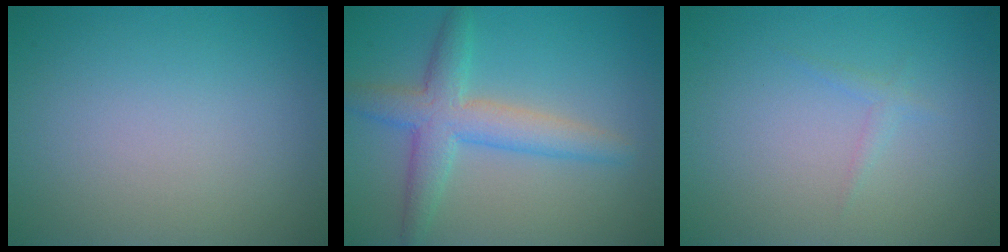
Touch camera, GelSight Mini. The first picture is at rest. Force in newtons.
{"total": 4.6, "press": 4.6, "slide": 0.1}
{"total": 0.8, "press": 0.8, "slide": 0.1}